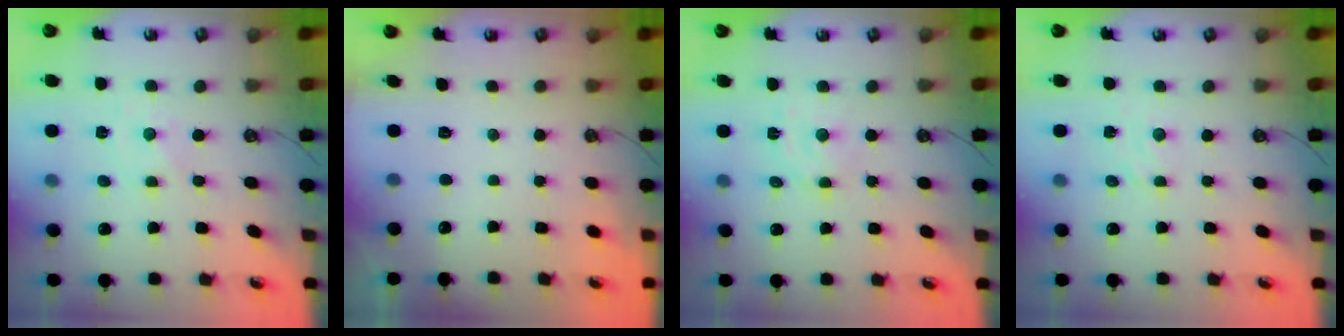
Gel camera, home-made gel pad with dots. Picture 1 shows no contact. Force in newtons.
{"total": 0.0}
{"total": 4.2, "press": 4.2, "slide": 0.5}
{"total": 2.4, "press": 2.4, "slide": 0.4}